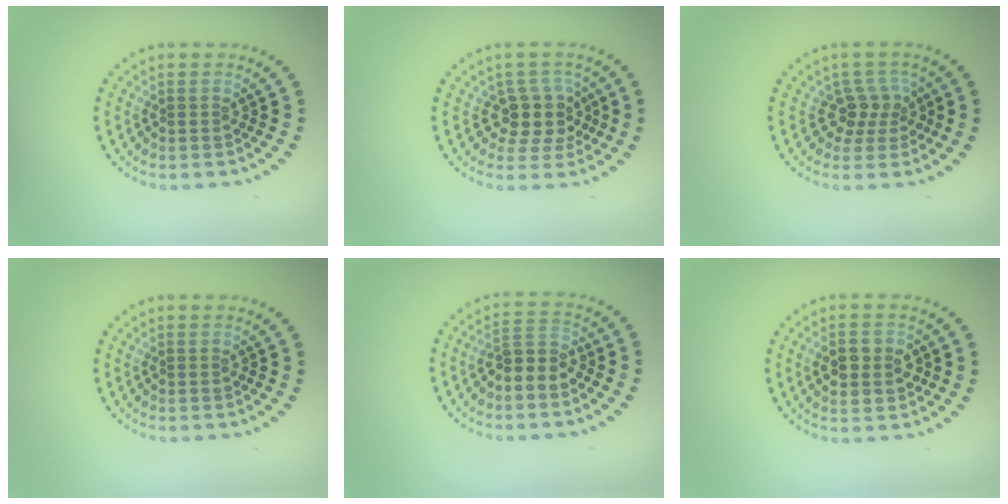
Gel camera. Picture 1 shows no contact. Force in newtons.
{"total": 3.5, "press": 2.8, "slide": 2.0}
{"total": 2.6, "press": 2.0, "slide": 1.6}
{"total": 0.0}
{"total": 2.9, "press": 2.7, "slide": 1.2}
{"total": 3.8, "press": 3.8, "slide": 0.1}